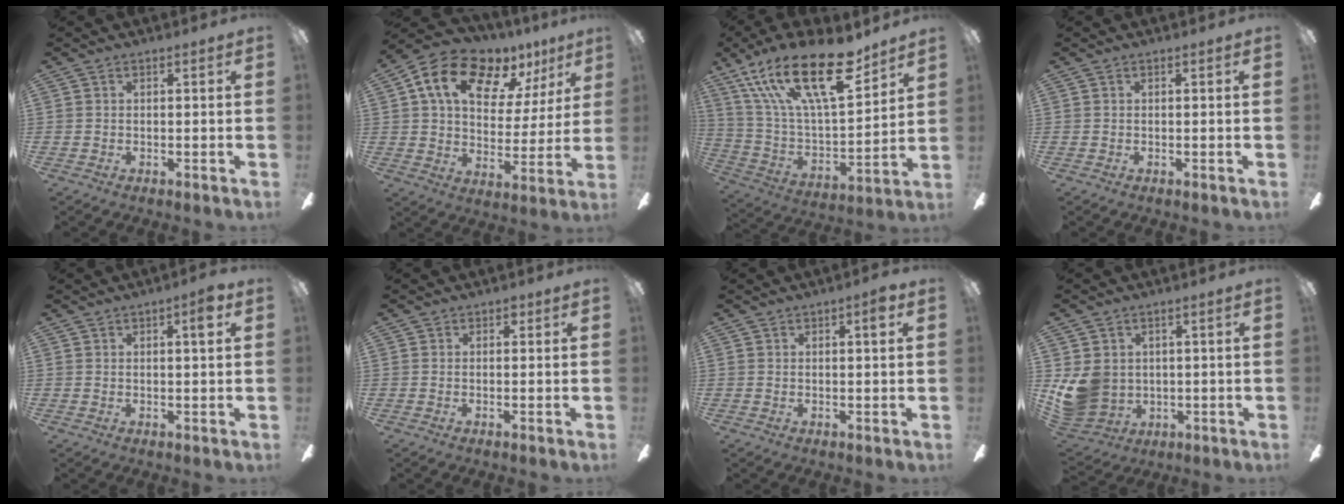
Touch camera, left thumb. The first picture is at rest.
{"total": 15.9, "force": [10.2, 8.7, 8.6], "torque": [-0.155, -0.053, 0.180]}
{"total": 26.1, "force": [16.0, 9.9, 18.1], "torque": [-0.335, -0.092, 0.273]}
{"total": 0.0}
{"total": 3.4, "force": [1.8, 0.6, 2.8], "torque": [-0.035, -0.006, 0.022]}
{"total": 1.3, "force": [0.7, 1.0, 0.4], "torque": [0.000, 0.001, 0.010]}
{"total": 2.9, "force": [1.6, 0.5, 2.4], "torque": [-0.036, -0.003, 0.021]}
{"total": 9.4, "force": [0.6, 8.5, 4.0], "torque": [-0.102, -0.005, 0.017]}